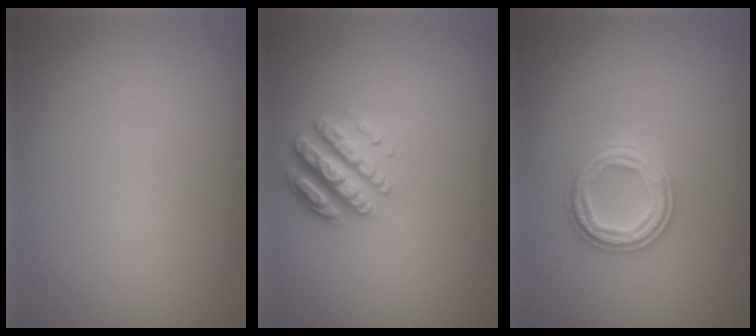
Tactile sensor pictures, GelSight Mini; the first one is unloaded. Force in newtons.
{"total": 3.3, "press": 3.0, "slide": 1.4}
{"total": 3.1, "press": 2.8, "slide": 1.3}